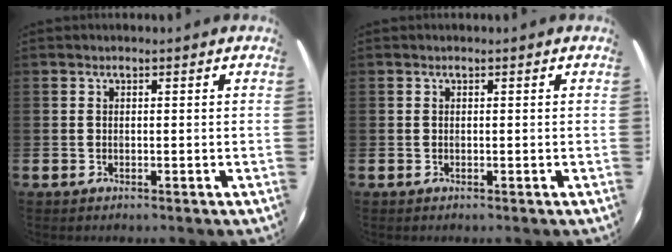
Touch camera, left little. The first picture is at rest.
{"total": 0.0}